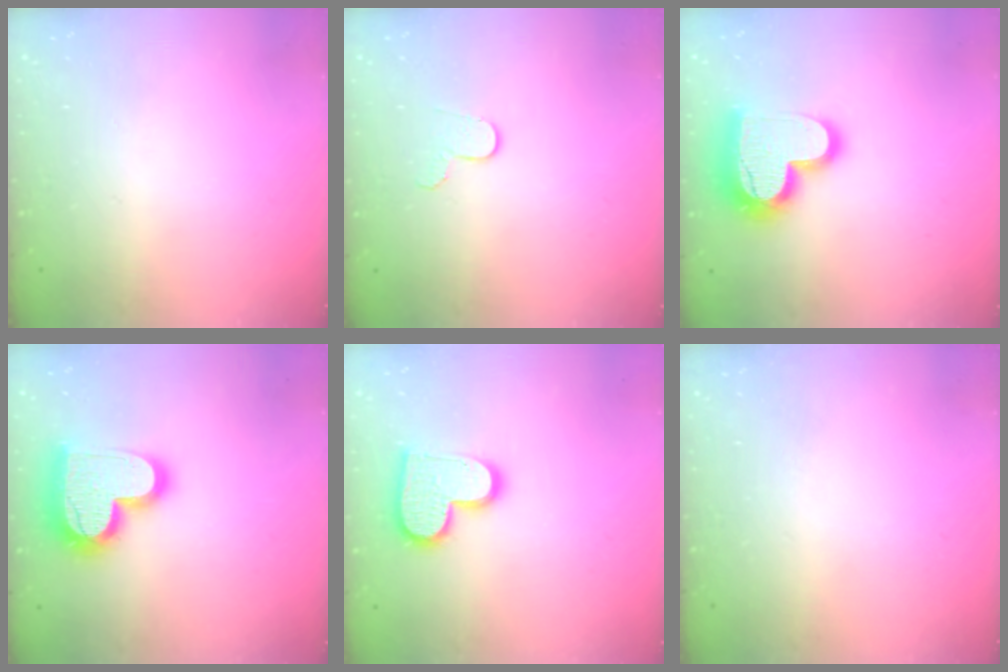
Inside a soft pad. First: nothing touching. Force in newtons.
{"total": 4.5, "press": 4.5, "slide": 0.3}
{"total": 17.8, "press": 17.7, "slide": 1.5}
{"total": 20.0, "press": 19.9, "slide": 1.4}
{"total": 13.8, "press": 13.7, "slide": 1.1}
{"total": 0.0}